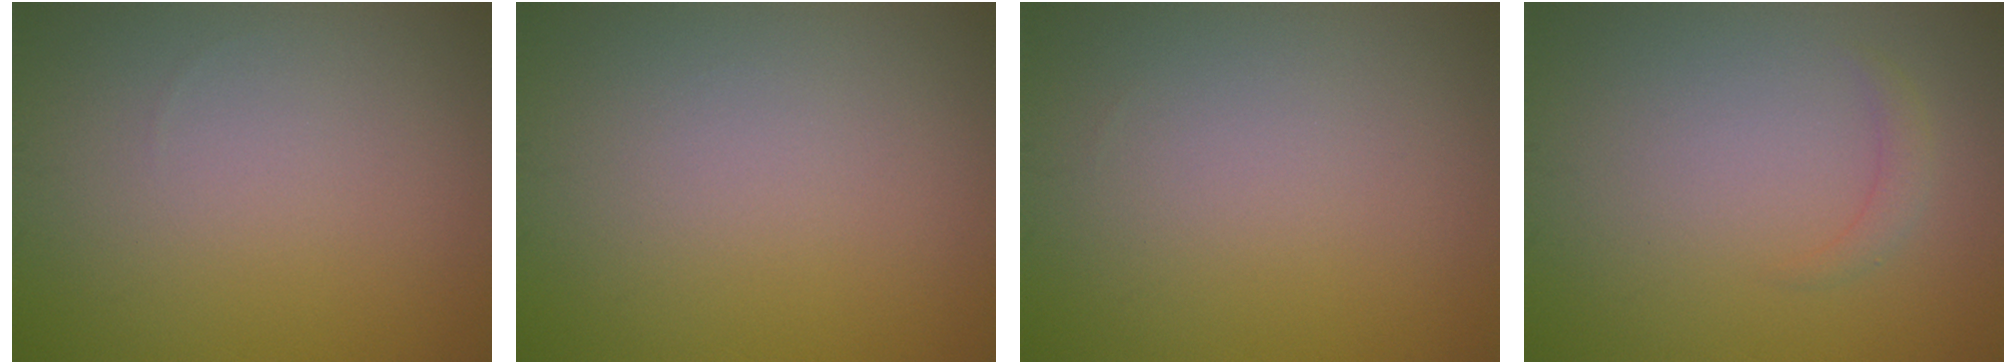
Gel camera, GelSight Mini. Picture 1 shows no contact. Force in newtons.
{"total": 0.0}
{"total": 0.0}
{"total": 1.1, "press": 1.1, "slide": 0.1}